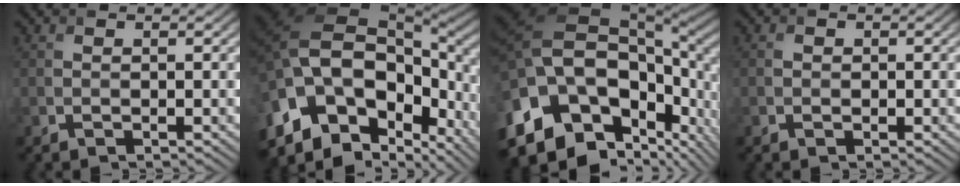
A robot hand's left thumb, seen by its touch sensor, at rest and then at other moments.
{"total": 17.8, "force": [-1.0, 10.7, 14.2], "torque": [-0.300, -0.019, 0.015]}
{"total": 18.6, "force": [-3.0, 11.7, 14.2], "torque": [-0.304, -0.038, -0.013]}
{"total": 0.8, "force": [0.0, 0.8, 0.3], "torque": [0.002, 0.006, 0.000]}